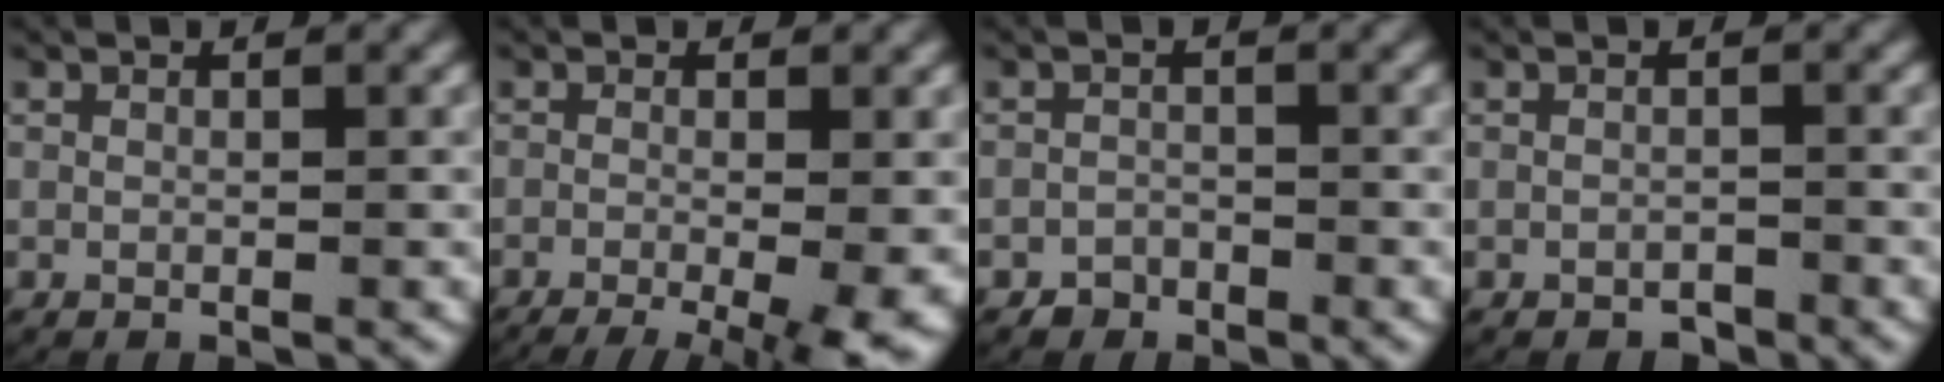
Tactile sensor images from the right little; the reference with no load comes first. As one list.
[{"total": 8.7, "force": [-5.2, 2.9, 6.3], "torque": [-0.076, -0.025, -0.066]}, {"total": 1.9, "force": [-1.4, 1.2, -0.3], "torque": [0.001, -0.006, -0.025]}, {"total": 1.1, "force": [-1.0, 0.4, 0.0], "torque": [0.002, -0.002, -0.017]}]